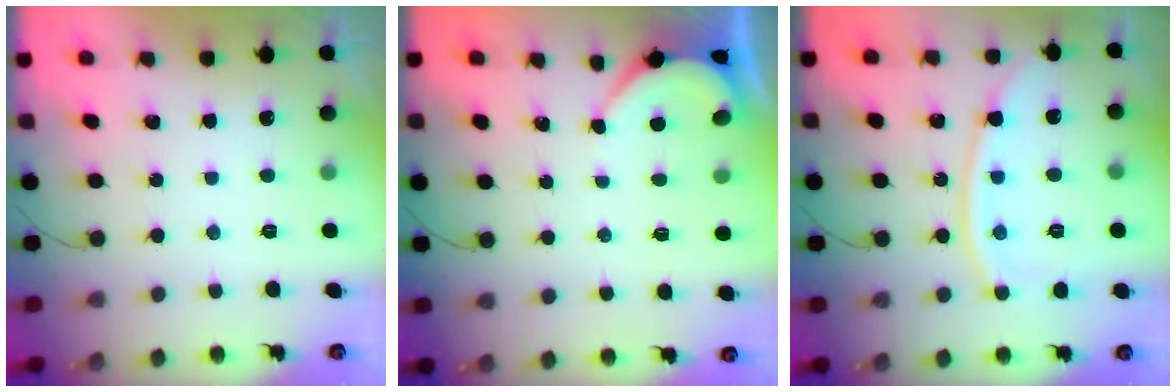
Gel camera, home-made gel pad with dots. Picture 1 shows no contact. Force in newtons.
{"total": 1.9, "press": 1.9, "slide": 0.3}
{"total": 12.2, "press": 12.1, "slide": 1.4}